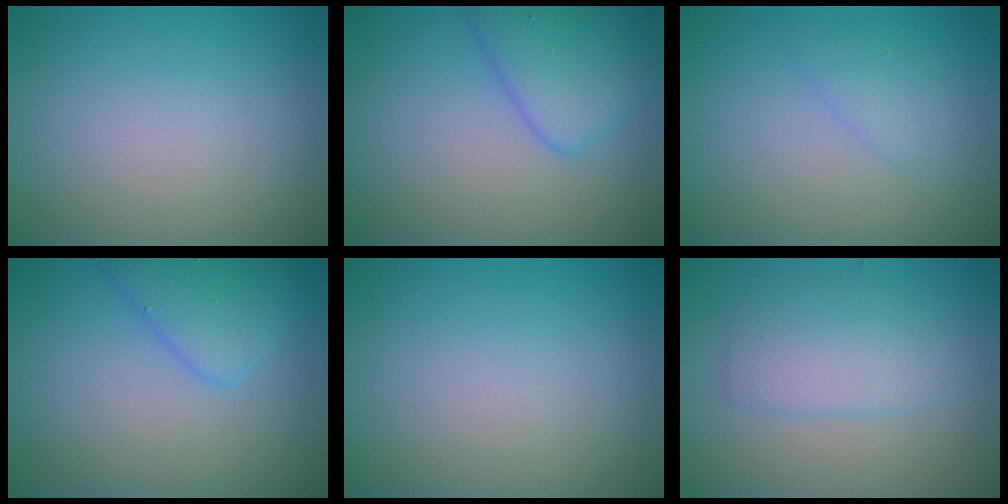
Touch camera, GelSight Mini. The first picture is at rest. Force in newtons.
{"total": 3.9, "press": 3.9, "slide": 0.2}
{"total": 1.4, "press": 1.4, "slide": 0.1}
{"total": 3.1, "press": 3.1, "slide": 0.1}
{"total": 0.0}
{"total": 2.3, "press": 2.3, "slide": 0.1}